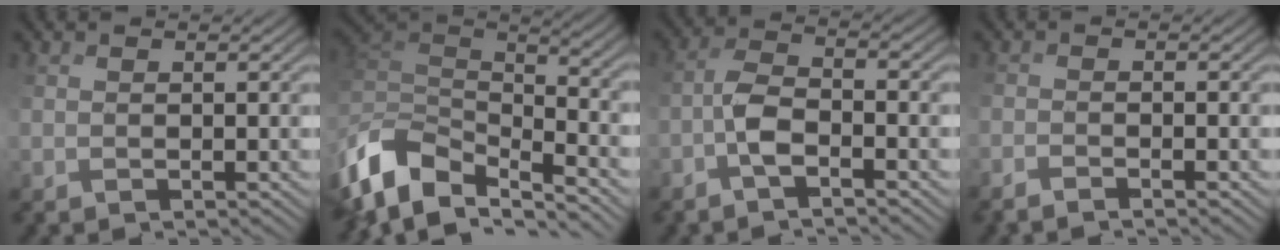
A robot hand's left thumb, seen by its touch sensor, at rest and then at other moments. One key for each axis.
{"total": 9.6, "fx": -3.6, "fy": 5.6, "fz": 7.0, "tx": -0.175, "ty": -0.008, "tz": -0.058}
{"total": 3.2, "fx": -1.8, "fy": 0.3, "fz": 2.6, "tx": -0.050, "ty": 0.014, "tz": -0.045}
{"total": 2.2, "fx": -2.1, "fy": -0.2, "fz": 0.8, "tx": -0.012, "ty": -0.002, "tz": -0.043}